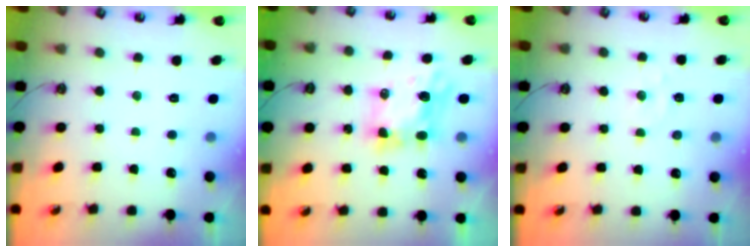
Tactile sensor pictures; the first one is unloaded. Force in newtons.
{"total": 6.9, "press": 6.8, "slide": 0.6}
{"total": 5.8, "press": 5.7, "slide": 0.7}